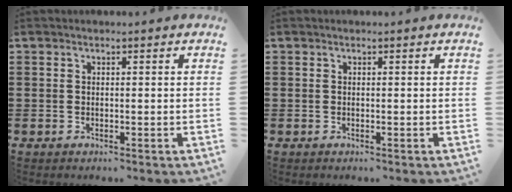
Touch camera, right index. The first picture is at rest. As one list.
[{"total": 0.0}]